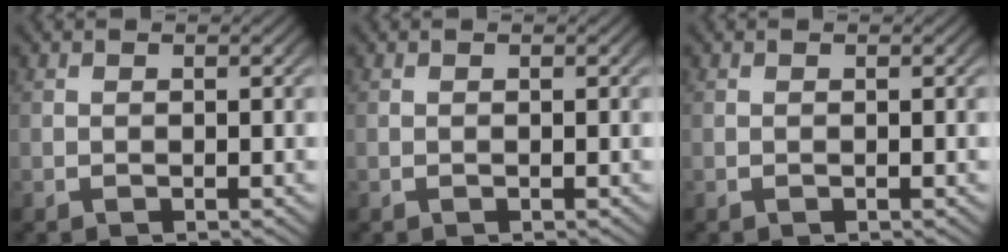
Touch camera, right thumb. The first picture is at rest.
{"total": 0.0}
{"total": 0.0}